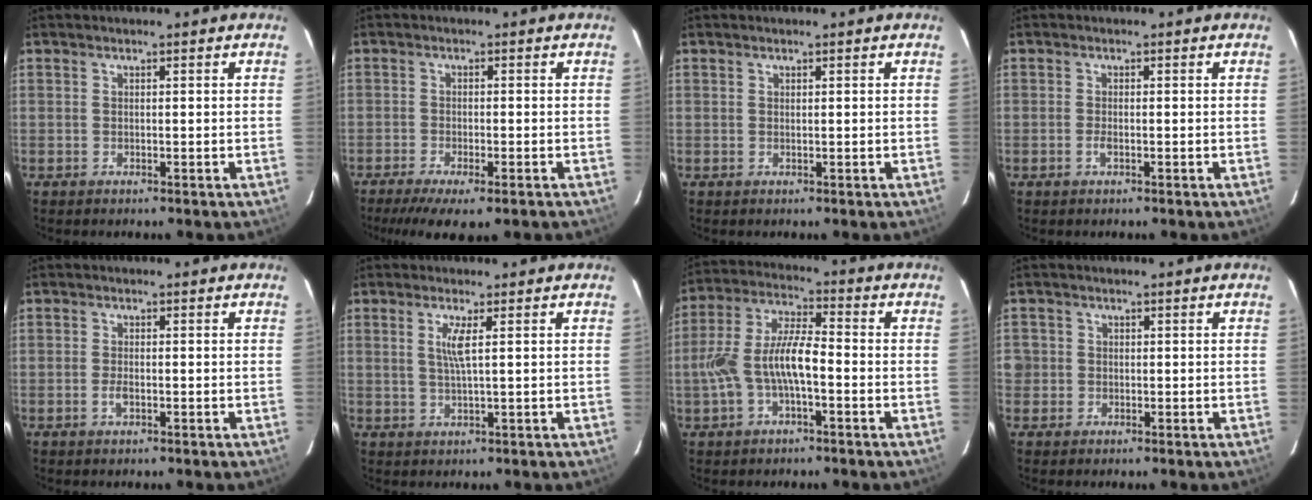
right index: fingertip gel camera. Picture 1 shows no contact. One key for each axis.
{"total": 9.3, "fx": -6.7, "fy": 1.9, "fz": 6.1, "tx": -0.132, "ty": -0.036, "tz": -0.108}
{"total": 0.0}
{"total": 1.2, "fx": -0.5, "fy": 0.5, "fz": 1.0, "tx": -0.021, "ty": 0.000, "tz": -0.010}
{"total": 1.8, "fx": -0.7, "fy": 0.8, "fz": 1.4, "tx": -0.030, "ty": -0.001, "tz": -0.013}
{"total": 3.1, "fx": 0.9, "fy": -0.3, "fz": 2.9, "tx": -0.059, "ty": -0.004, "tz": 0.017}
{"total": 10.8, "fx": -2.8, "fy": 3.8, "fz": 9.7, "tx": -0.205, "ty": 0.011, "tz": -0.049}
{"total": 2.6, "fx": -0.5, "fy": 2.5, "fz": 0.3, "tx": -0.001, "ty": 0.007, "tz": -0.010}